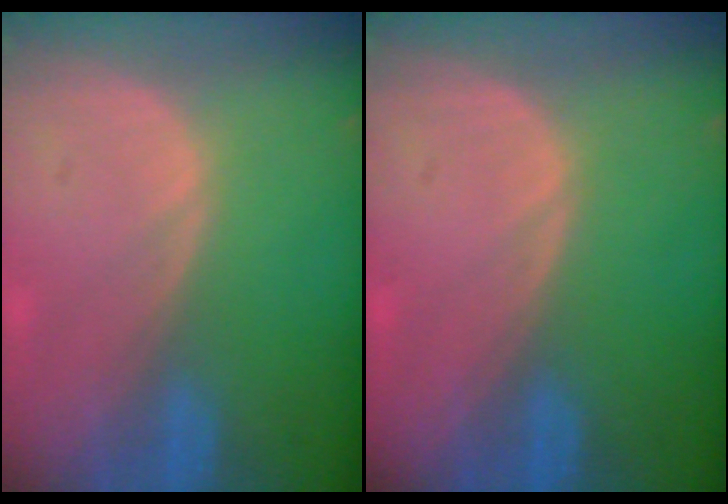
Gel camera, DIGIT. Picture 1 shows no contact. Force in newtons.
{"total": 0.0}